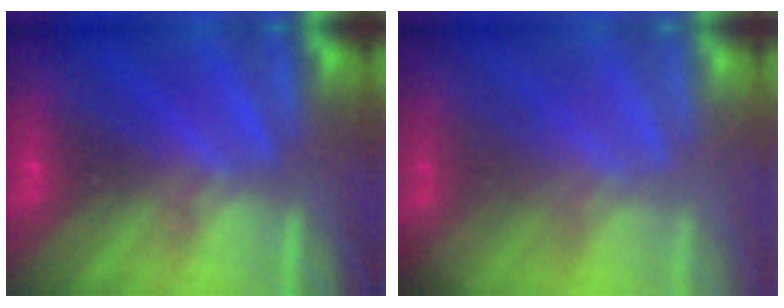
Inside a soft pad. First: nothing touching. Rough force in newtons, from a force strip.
{"total": 2.7}